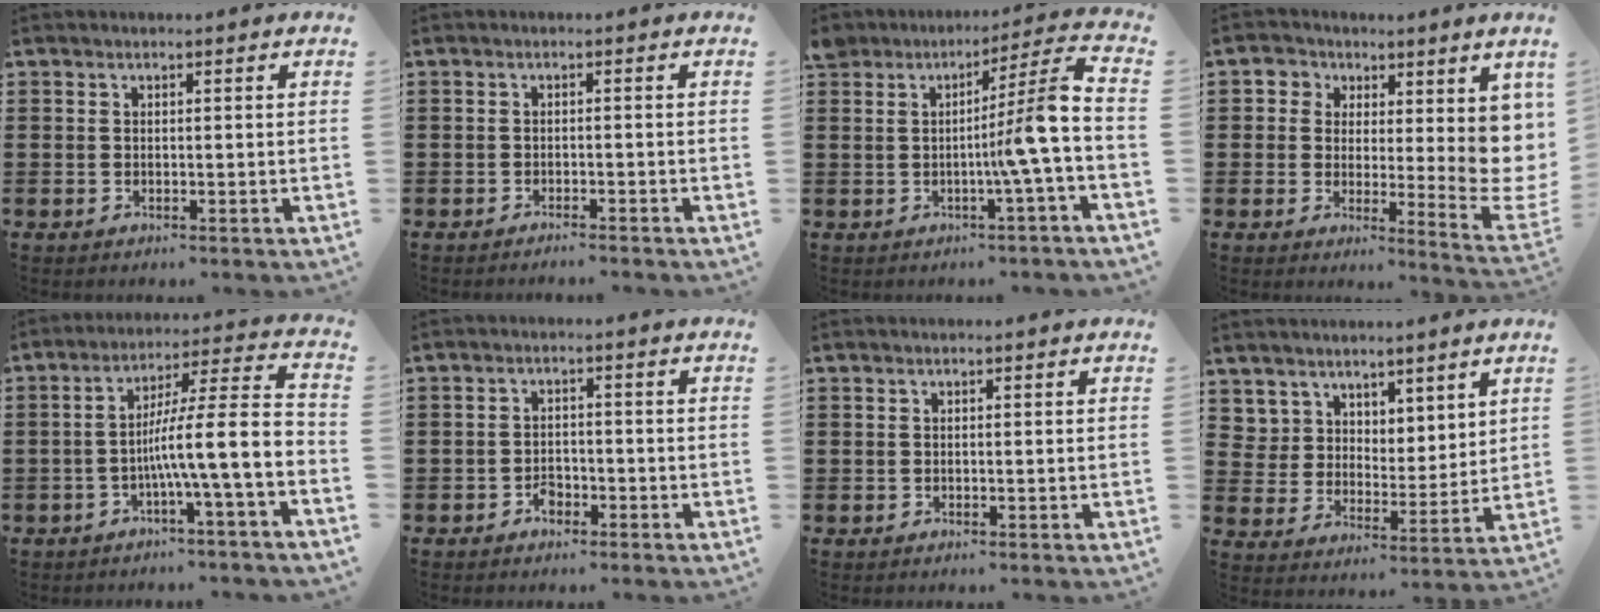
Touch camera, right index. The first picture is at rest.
{"total": 1.1, "force": [-1.1, -0.1, 0.1], "torque": [-0.005, 0.001, -0.023]}
{"total": 8.2, "force": [-1.8, -1.2, 7.9], "torque": [-0.121, -0.027, -0.040]}
{"total": 5.7, "force": [2.3, 4.5, 2.7], "torque": [-0.042, -0.024, 0.041]}
{"total": 11.1, "force": [-2.9, 0.9, 10.7], "torque": [-0.179, -0.023, -0.058]}
{"total": 2.1, "force": [-1.5, 1.2, 1.0], "torque": [-0.023, 0.001, -0.030]}
{"total": 0.0}
{"total": 5.8, "force": [5.1, 2.7, -0.8], "torque": [-0.017, -0.030, 0.096]}